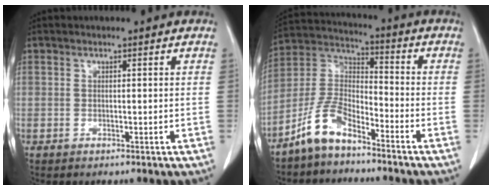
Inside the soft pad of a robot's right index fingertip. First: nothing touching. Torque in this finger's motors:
{"motor_torque": [0.63, -0.74, 0.10, 0.02]}